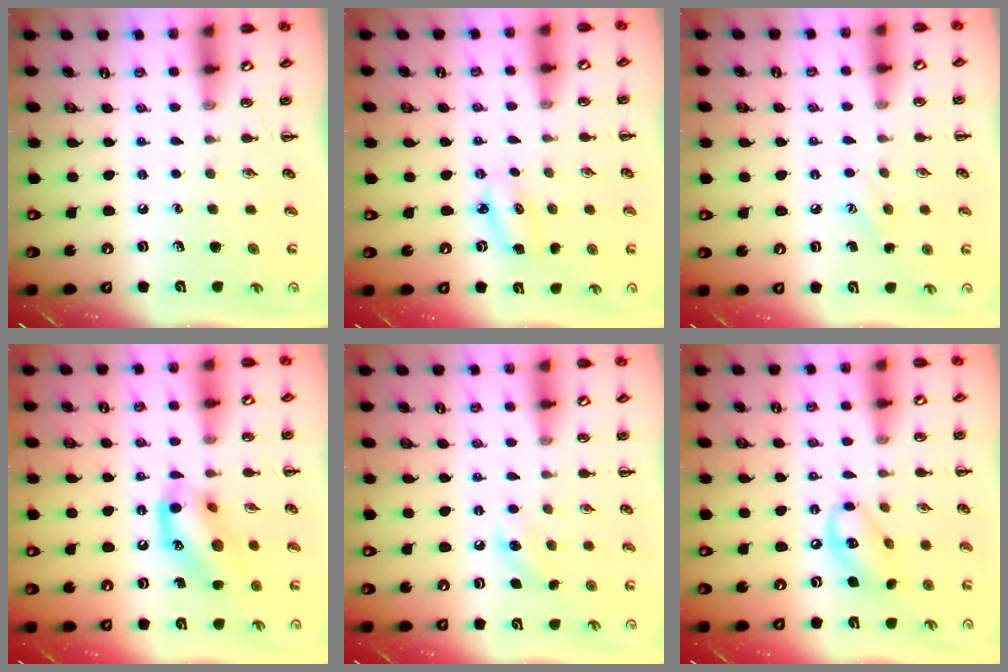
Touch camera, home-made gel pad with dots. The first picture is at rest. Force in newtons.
{"total": 3.3, "press": 3.2, "slide": 0.7}
{"total": 6.4, "press": 6.2, "slide": 1.7}
{"total": 14.2, "press": 14.1, "slide": 1.5}
{"total": 7.4, "press": 7.1, "slide": 1.7}
{"total": 11.6, "press": 11.3, "slide": 2.3}